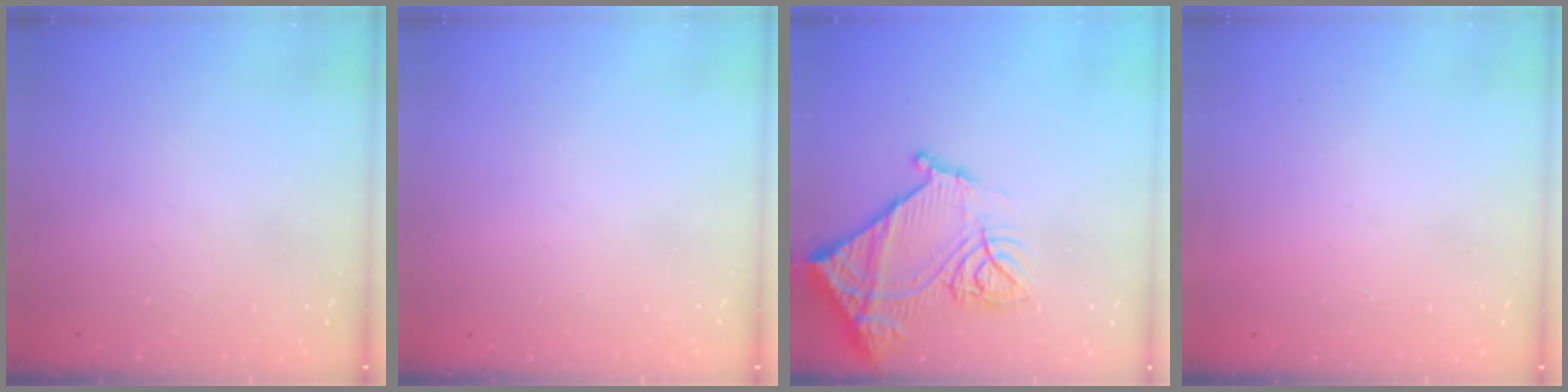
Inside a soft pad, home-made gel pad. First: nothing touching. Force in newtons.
{"total": 0.0}
{"total": 19.9, "press": 19.8, "slide": 2.1}
{"total": 1.7, "press": 1.7, "slide": 0.1}